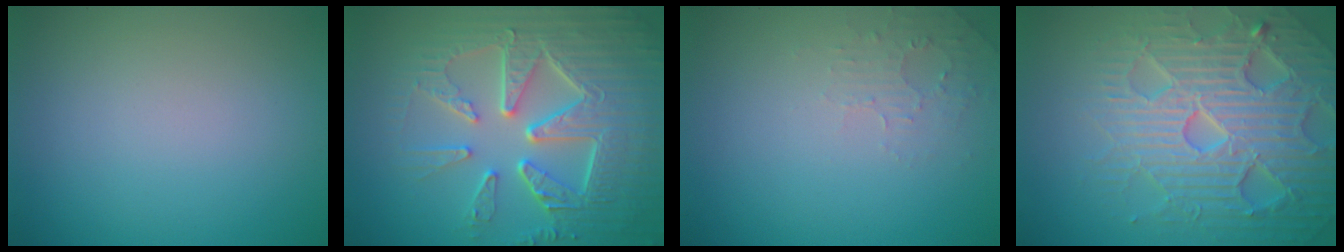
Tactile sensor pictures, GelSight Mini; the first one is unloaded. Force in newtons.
{"total": 9.1, "press": 6.5, "slide": 6.3}
{"total": 1.6, "press": 1.6, "slide": 0.4}
{"total": 7.4, "press": 7.3, "slide": 1.5}